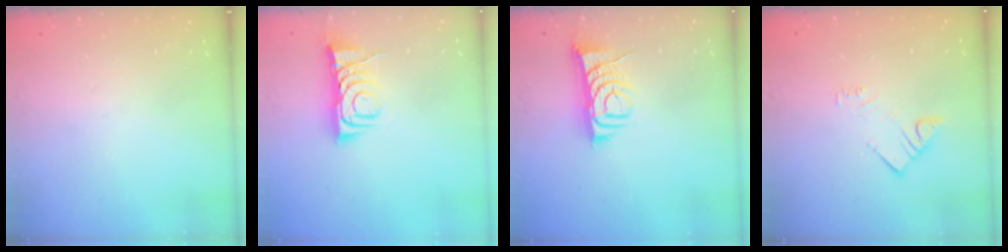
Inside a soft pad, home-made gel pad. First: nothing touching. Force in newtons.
{"total": 8.3, "press": 8.3, "slide": 0.5}
{"total": 8.2, "press": 8.1, "slide": 1.2}
{"total": 3.1, "press": 3.0, "slide": 0.4}